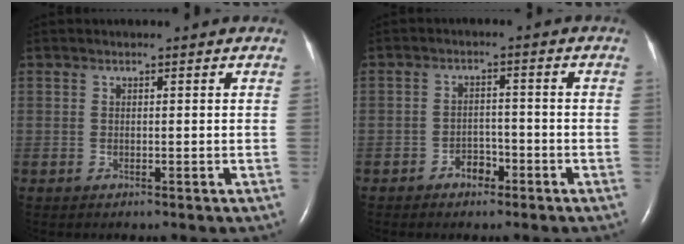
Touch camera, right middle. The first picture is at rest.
{"total": 2.9, "force": [-1.9, 1.7, 1.3], "torque": [-0.017, 0.007, -0.030]}